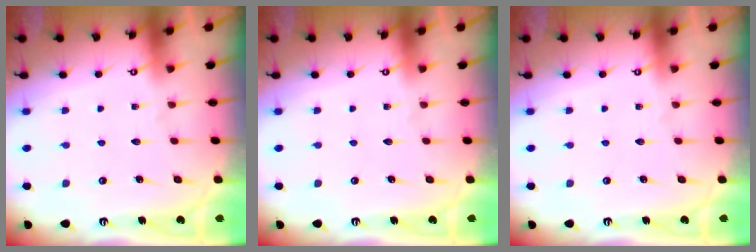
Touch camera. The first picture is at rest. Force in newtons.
{"total": 0.0}
{"total": 0.0}